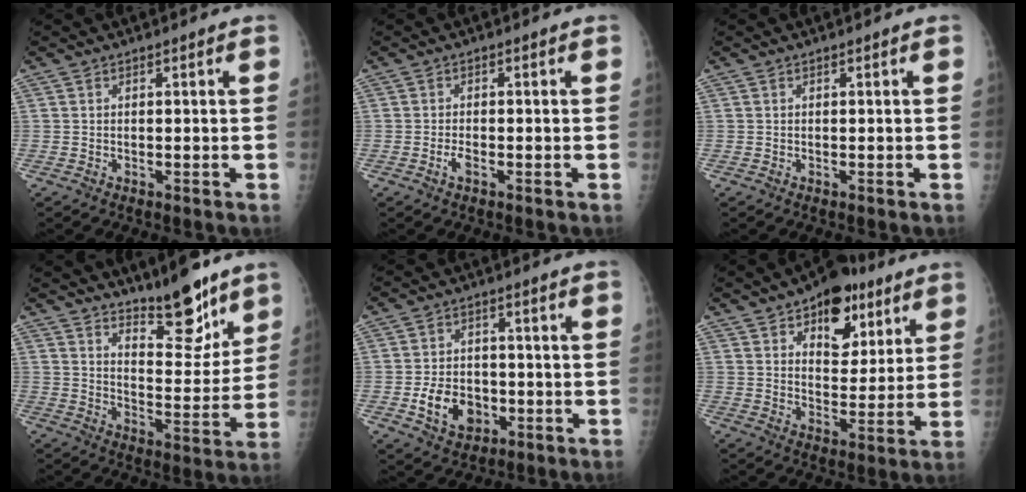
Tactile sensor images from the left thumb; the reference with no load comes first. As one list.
[{"total": 1.7, "force": [-0.8, 0.7, 1.3], "torque": [-0.029, 0.004, -0.016]}, {"total": 0.0}, {"total": 12.3, "force": [9.6, 3.8, 6.7], "torque": [-0.064, -0.080, 0.154]}, {"total": 8.5, "force": [-2.5, 6.5, 5.0], "torque": [-0.061, 0.010, -0.038]}, {"total": 13.5, "force": [7.5, 7.8, 8.1], "torque": [-0.069, -0.030, 0.111]}]